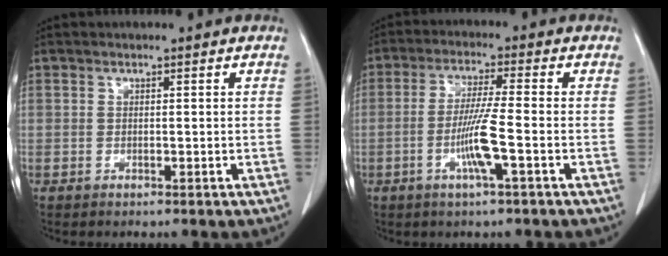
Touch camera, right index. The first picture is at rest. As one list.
[{"total": 6.8, "force": [-2.2, -0.4, 6.4], "torque": [-0.125, -0.005, -0.043]}]